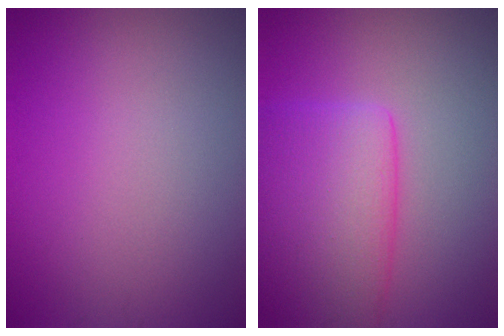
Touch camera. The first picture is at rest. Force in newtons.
{"total": 6.4, "press": 6.4, "slide": 0.3}